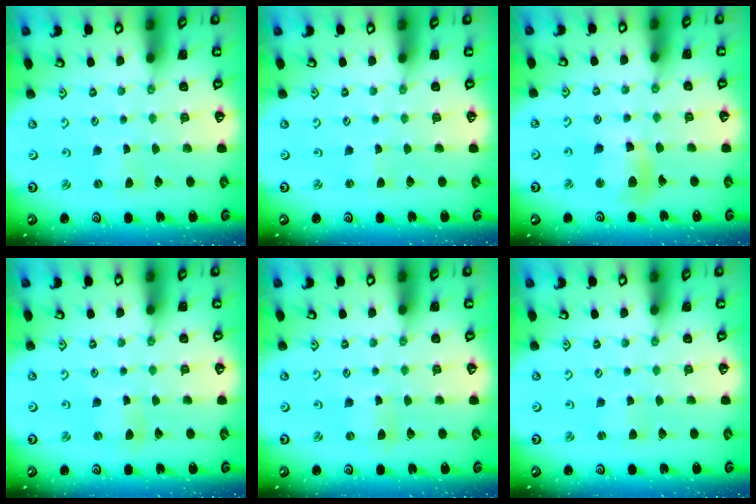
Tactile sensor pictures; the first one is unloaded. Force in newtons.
{"total": 0.0}
{"total": 10.9, "press": 10.7, "slide": 1.8}
{"total": 1.7, "press": 1.7, "slide": 0.3}
{"total": 0.8, "press": 0.8, "slide": 0.1}
{"total": 2.0, "press": 2.0, "slide": 0.4}